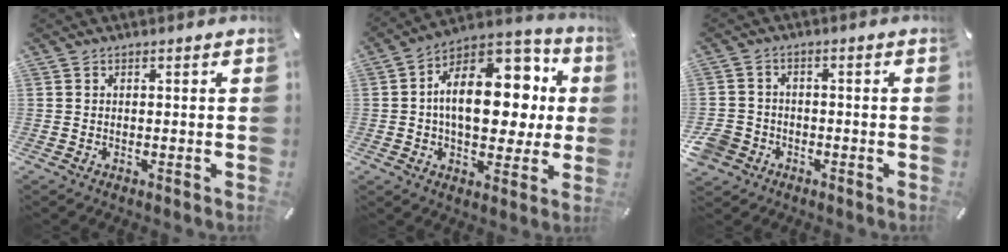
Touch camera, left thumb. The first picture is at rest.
{"total": 19.8, "force": [2.7, 12.5, 15.1], "torque": [-0.224, -0.012, 0.050]}
{"total": 5.6, "force": [-2.7, 4.6, 1.5], "torque": [-0.050, 0.009, -0.054]}